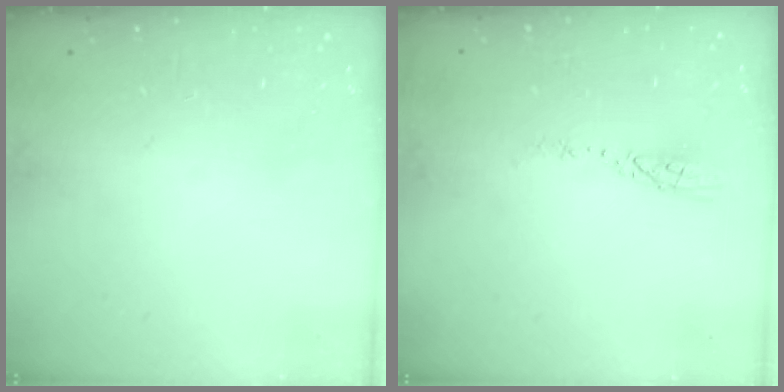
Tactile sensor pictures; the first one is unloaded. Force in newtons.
{"total": 3.5, "press": 3.4, "slide": 0.4}